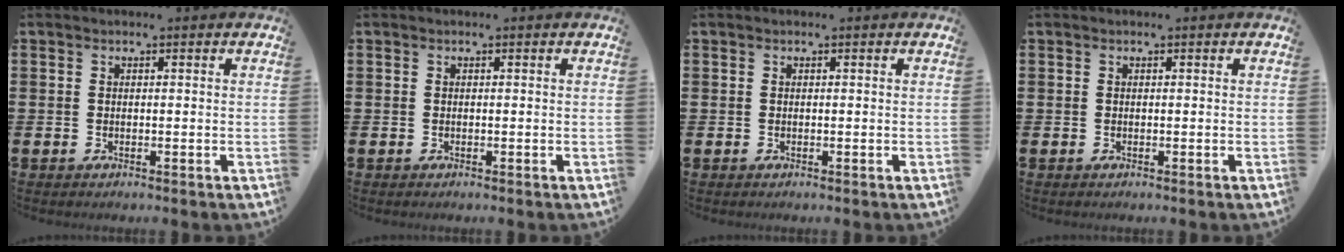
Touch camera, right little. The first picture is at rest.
{"total": 0.0}
{"total": 0.0}
{"total": 0.0}